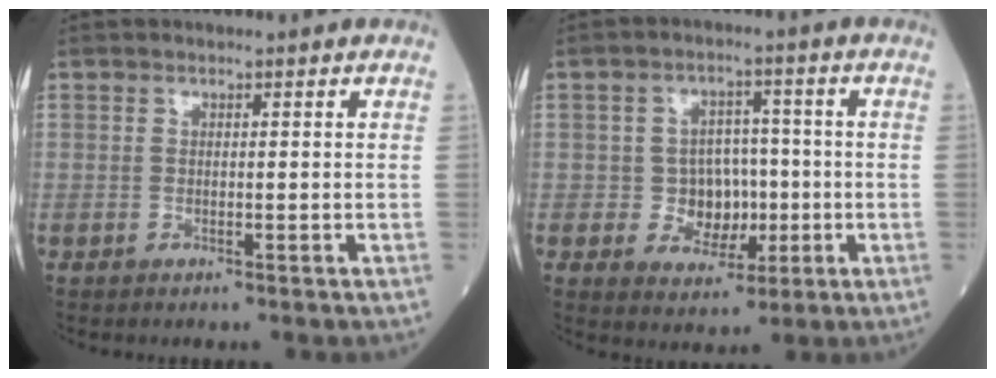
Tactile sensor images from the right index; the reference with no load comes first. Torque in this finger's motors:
{"motor_torque": [0.08, 0.02, 0.07, 0.00]}